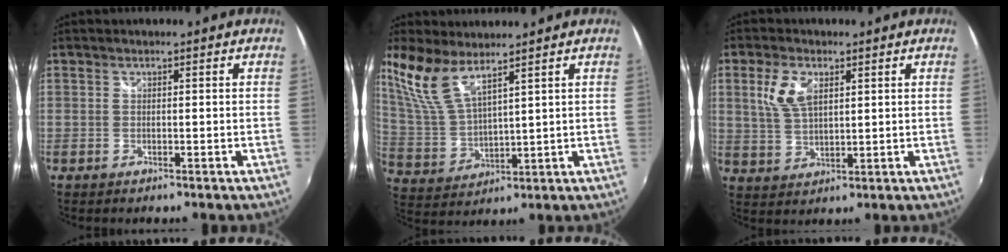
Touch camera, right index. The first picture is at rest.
{"total": 9.5, "force": [7.0, 2.3, 6.0], "torque": [-0.130, 0.005, 0.156]}
{"total": 6.9, "force": [2.5, 3.6, 5.3], "torque": [-0.111, 0.007, 0.053]}